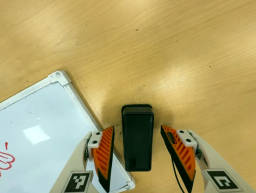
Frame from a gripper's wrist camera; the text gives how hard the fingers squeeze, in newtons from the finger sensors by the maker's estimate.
{"total": 0.0}